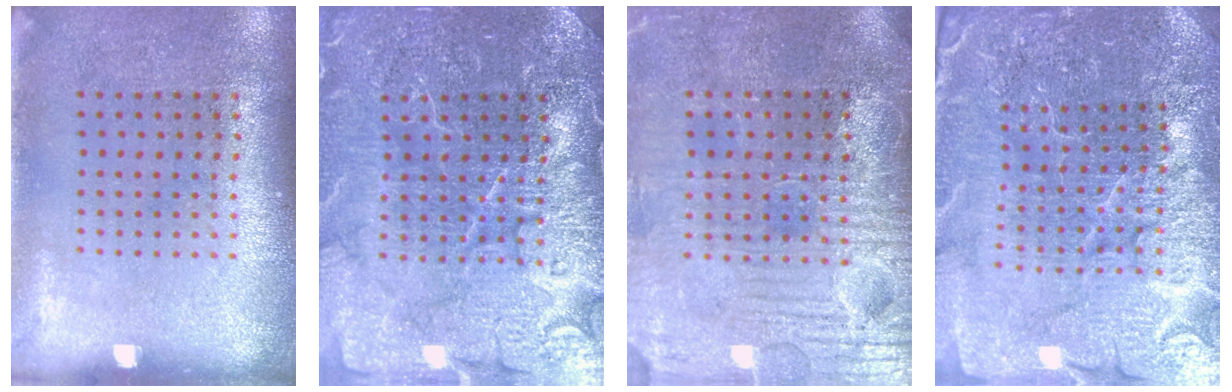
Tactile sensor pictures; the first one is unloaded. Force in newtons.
{"total": 6.9, "press": 6.8, "slide": 0.9}
{"total": 3.9, "press": 3.7, "slide": 1.1}
{"total": 5.5, "press": 5.0, "slide": 2.3}